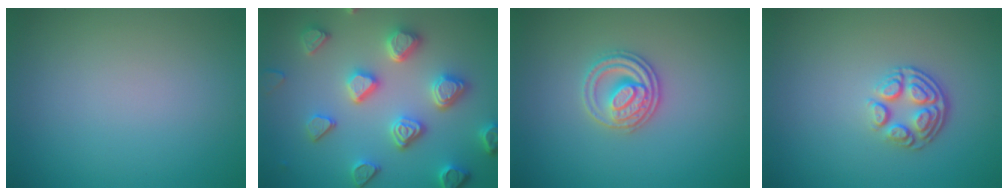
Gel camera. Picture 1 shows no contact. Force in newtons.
{"total": 5.6, "press": 5.2, "slide": 2.1}
{"total": 3.0, "press": 2.8, "slide": 0.9}
{"total": 3.7, "press": 2.6, "slide": 2.6}